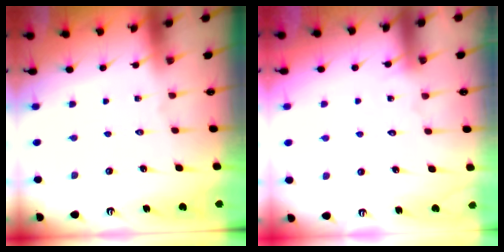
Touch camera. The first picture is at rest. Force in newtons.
{"total": 5.4, "press": 5.4, "slide": 0.3}